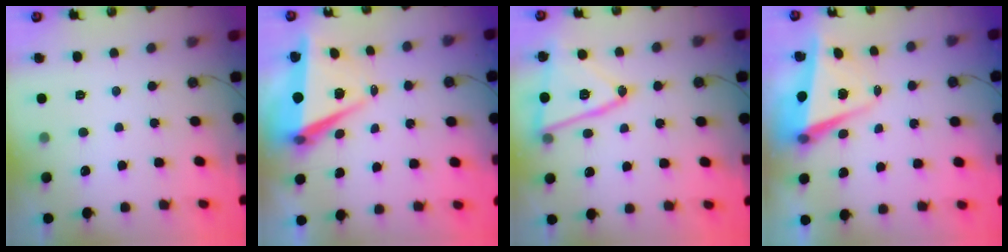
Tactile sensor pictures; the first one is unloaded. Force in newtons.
{"total": 8.5, "press": 7.4, "slide": 4.1}
{"total": 16.3, "press": 16.3, "slide": 1.0}
{"total": 5.5, "press": 5.2, "slide": 2.0}